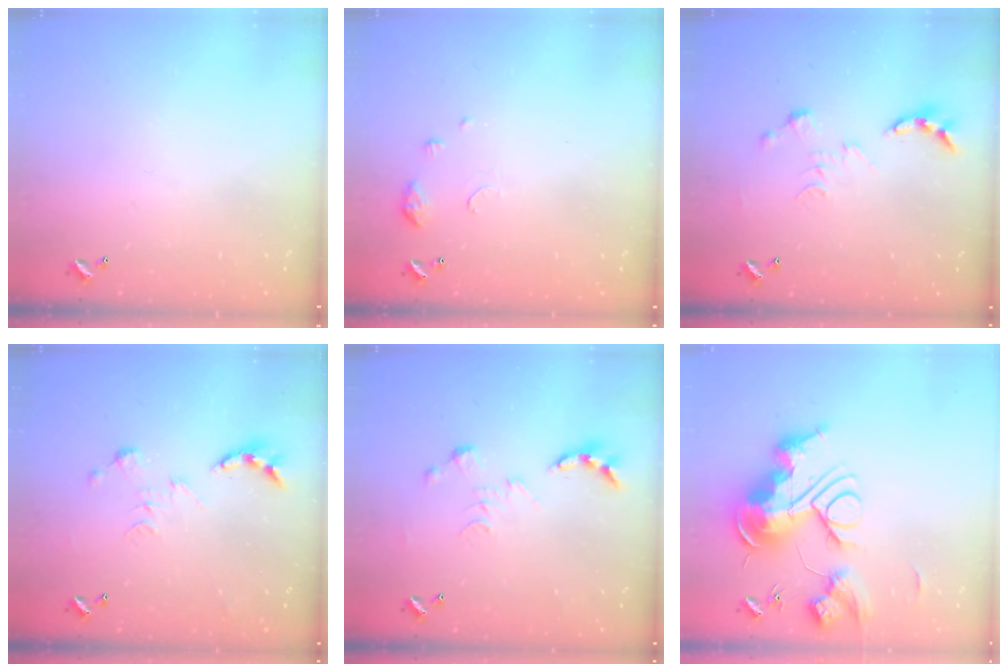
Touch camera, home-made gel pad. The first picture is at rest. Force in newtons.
{"total": 6.3, "press": 6.3, "slide": 0.8}
{"total": 0.0}
{"total": 0.0}
{"total": 0.0}
{"total": 0.7, "press": 0.7, "slide": 0.0}